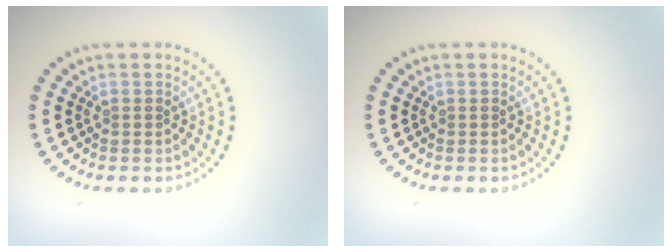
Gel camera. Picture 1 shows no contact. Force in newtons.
{"total": 0.0}